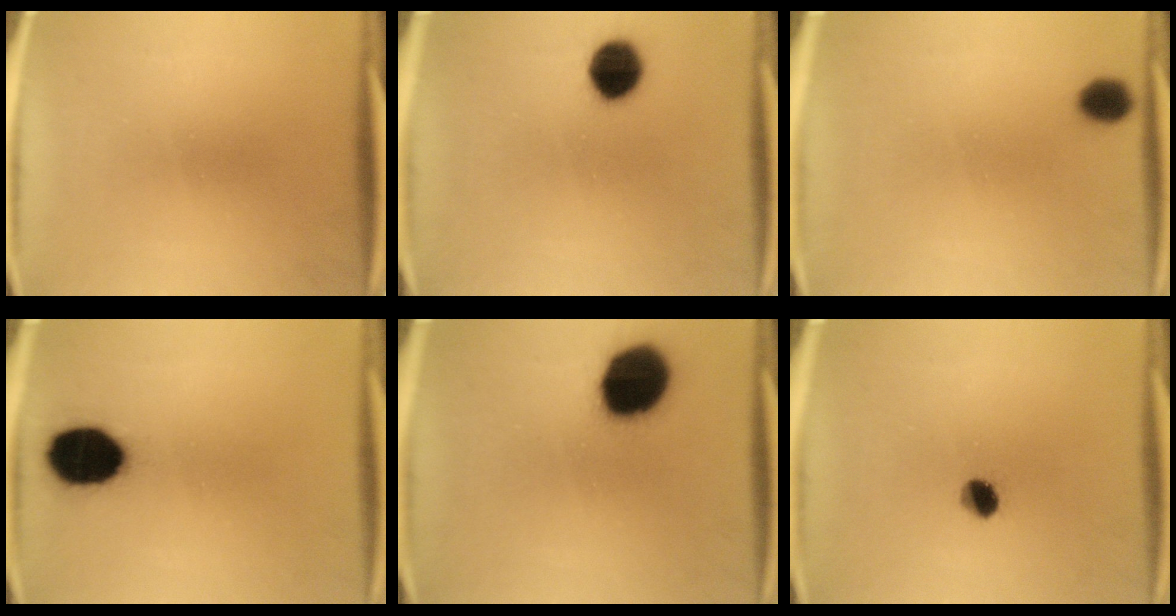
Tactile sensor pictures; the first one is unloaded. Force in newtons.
{"total": 8.8}
{"total": 2.3}
{"total": 13.9}
{"total": 17.1}
{"total": 4.0}